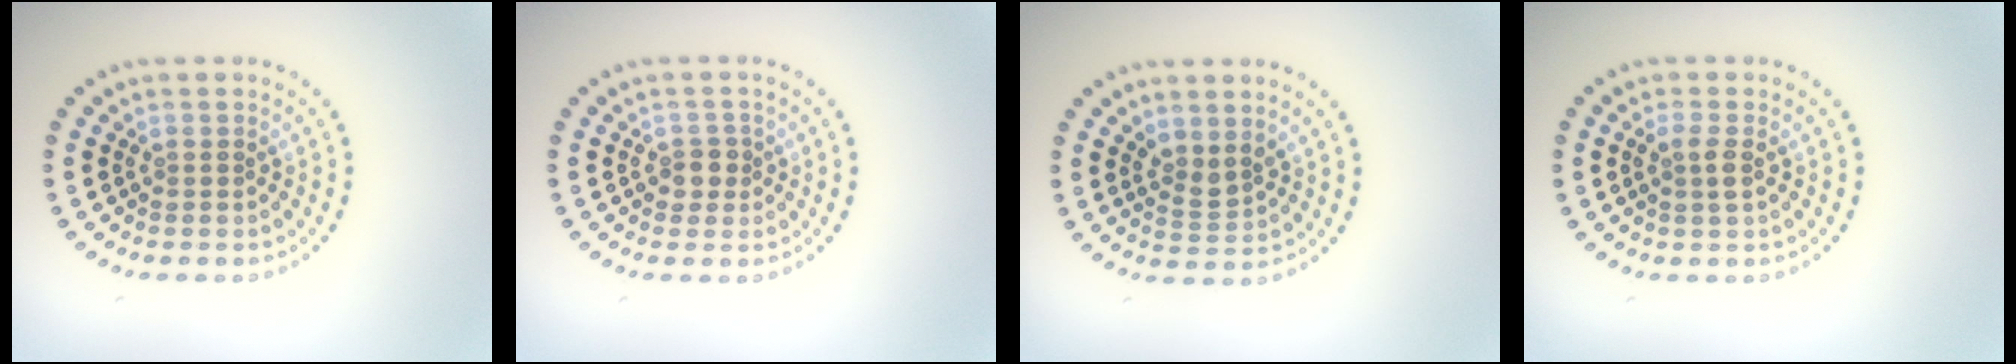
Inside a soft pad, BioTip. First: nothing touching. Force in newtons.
{"total": 1.6, "press": 1.5, "slide": 0.6}
{"total": 1.8, "press": 1.3, "slide": 1.3}
{"total": 1.5, "press": 1.4, "slide": 0.4}